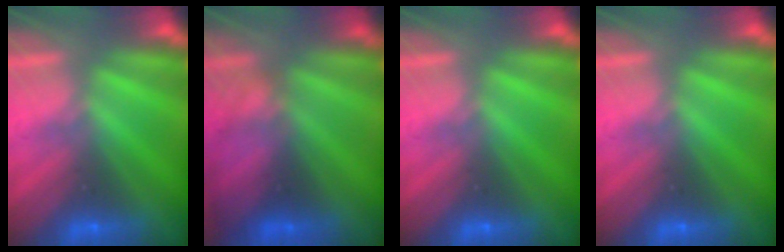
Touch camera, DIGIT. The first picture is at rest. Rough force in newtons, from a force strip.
{"total": 2.3}
{"total": 0.0}
{"total": 0.0}